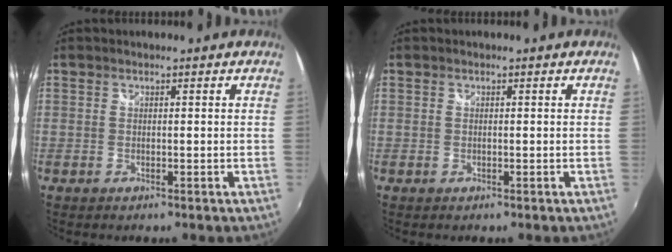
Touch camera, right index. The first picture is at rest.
{"total": 0.0}